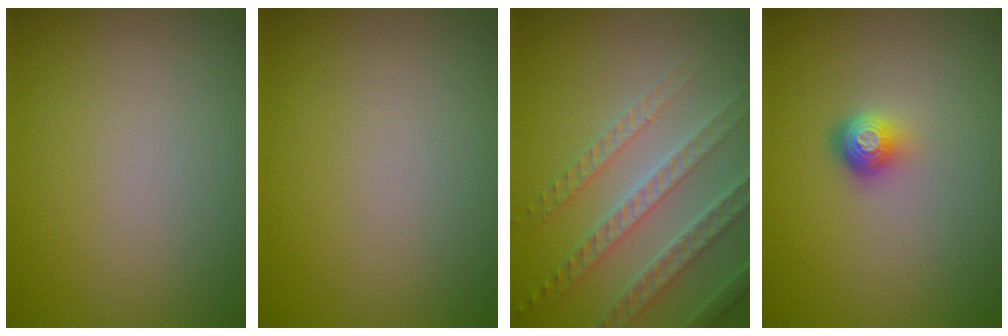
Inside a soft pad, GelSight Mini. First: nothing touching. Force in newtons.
{"total": 0.0}
{"total": 4.0, "press": 3.9, "slide": 0.8}
{"total": 2.0, "press": 1.5, "slide": 1.4}